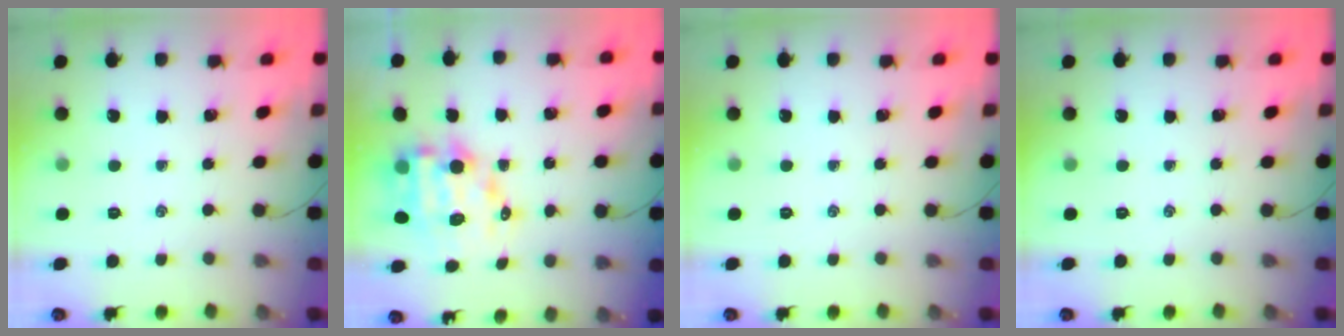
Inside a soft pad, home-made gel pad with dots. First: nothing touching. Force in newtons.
{"total": 11.6, "press": 11.2, "slide": 3.3}
{"total": 0.0}
{"total": 0.0}